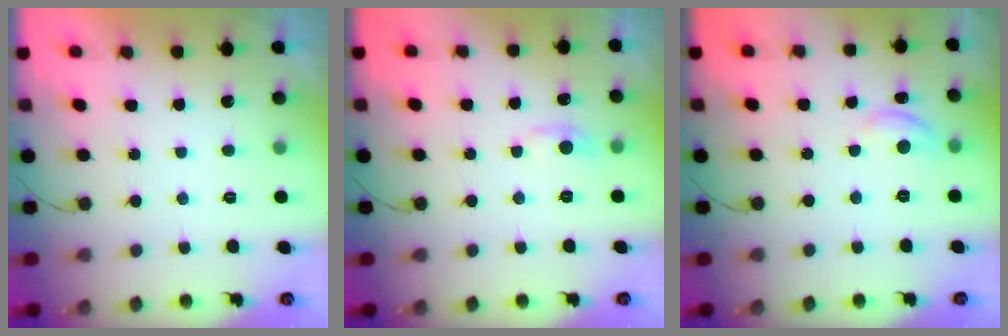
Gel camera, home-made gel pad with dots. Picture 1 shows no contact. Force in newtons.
{"total": 5.2, "press": 5.1, "slide": 0.8}
{"total": 6.9, "press": 6.9, "slide": 0.6}